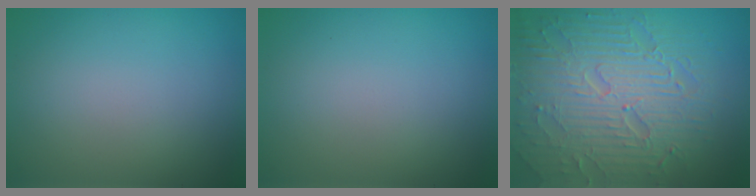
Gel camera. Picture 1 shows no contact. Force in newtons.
{"total": 0.0}
{"total": 9.0, "press": 6.4, "slide": 6.4}